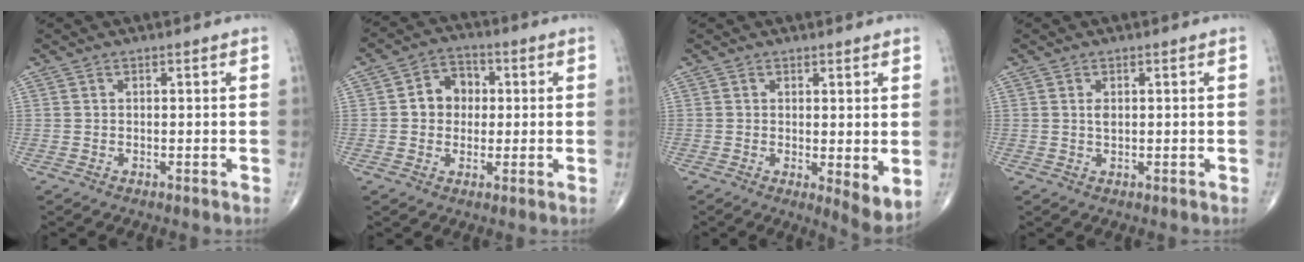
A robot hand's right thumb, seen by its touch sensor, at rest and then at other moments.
{"total": 7.1, "force": [0.6, 6.0, 3.8], "torque": [-0.029, 0.015, 0.001]}
{"total": 5.7, "force": [0.2, 1.7, 5.5], "torque": [-0.079, -0.021, 0.004]}
{"total": 1.3, "force": [0.3, 0.7, 1.1], "torque": [-0.018, -0.002, 0.006]}